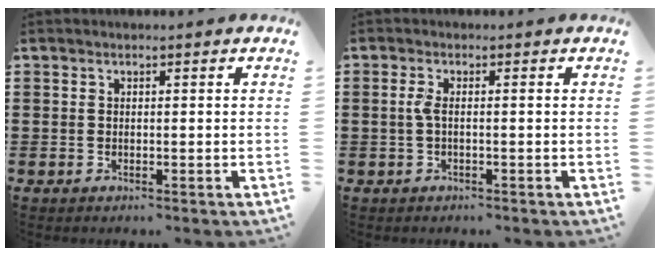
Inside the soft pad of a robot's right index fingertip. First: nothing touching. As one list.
[{"total": 2.0, "force": [-0.2, 0.3, 2.0], "torque": [-0.047, -0.005, -0.007]}]